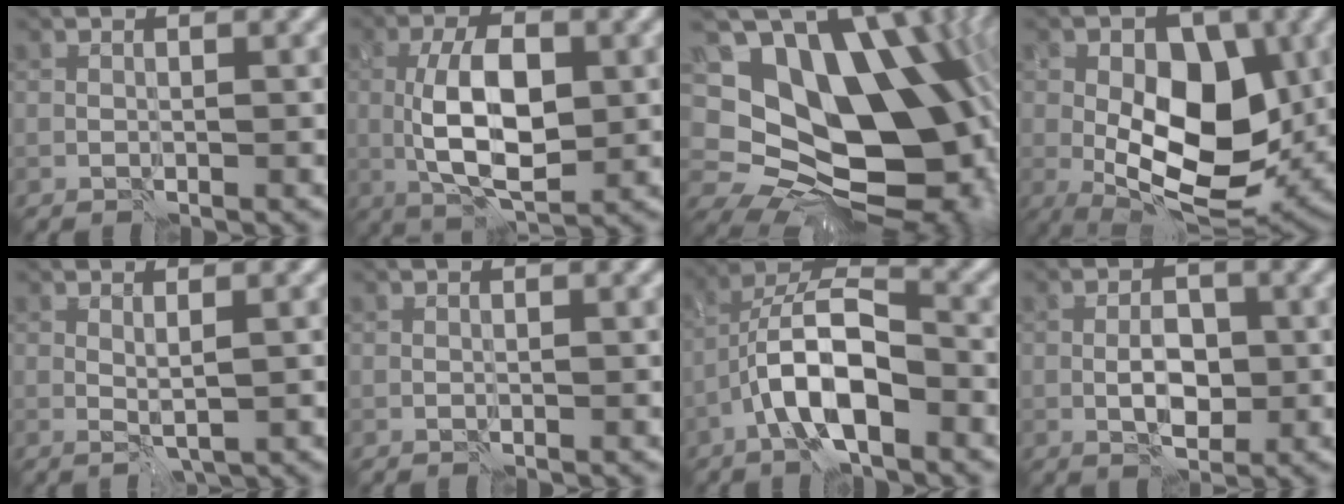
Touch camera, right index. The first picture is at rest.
{"total": 7.8, "force": [0.2, 3.8, 6.9], "torque": [-0.133, 0.000, 0.004]}
{"total": 16.9, "force": [3.0, 12.1, 11.3], "torque": [-0.180, -0.005, 0.084]}
{"total": 11.8, "force": [-0.5, 6.8, 9.6], "torque": [-0.143, 0.008, -0.017]}
{"total": 1.1, "force": [0.4, 0.0, 1.0], "torque": [-0.019, -0.003, 0.008]}
{"total": 0.0}
{"total": 7.5, "force": [-3.1, 2.9, 6.1], "torque": [-0.103, 0.019, -0.062]}
{"total": 3.2, "force": [-0.5, 1.9, 2.5], "torque": [-0.039, 0.003, -0.010]}